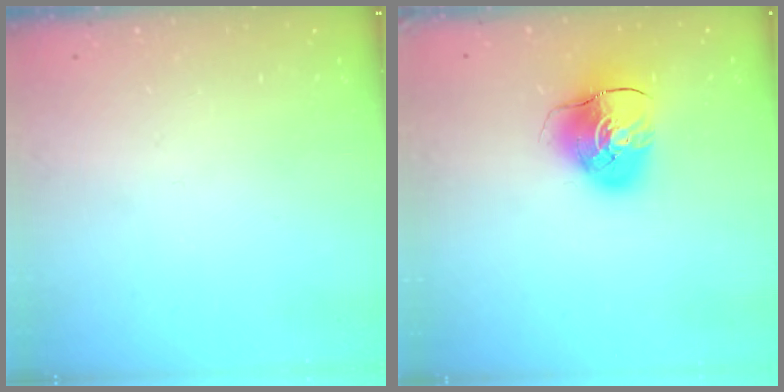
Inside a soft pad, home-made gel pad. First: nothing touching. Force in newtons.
{"total": 9.1, "press": 9.0, "slide": 1.2}